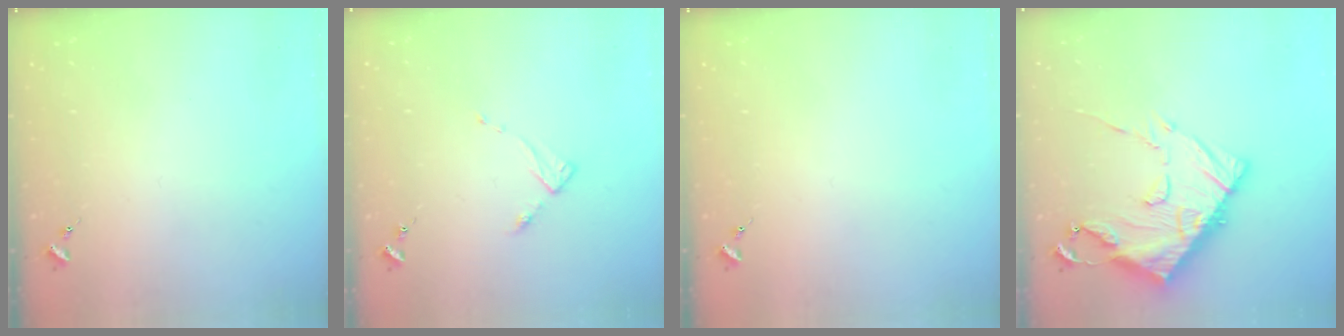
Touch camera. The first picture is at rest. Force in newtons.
{"total": 3.7, "press": 3.6, "slide": 0.4}
{"total": 0.0}
{"total": 20.8, "press": 20.7, "slide": 2.0}